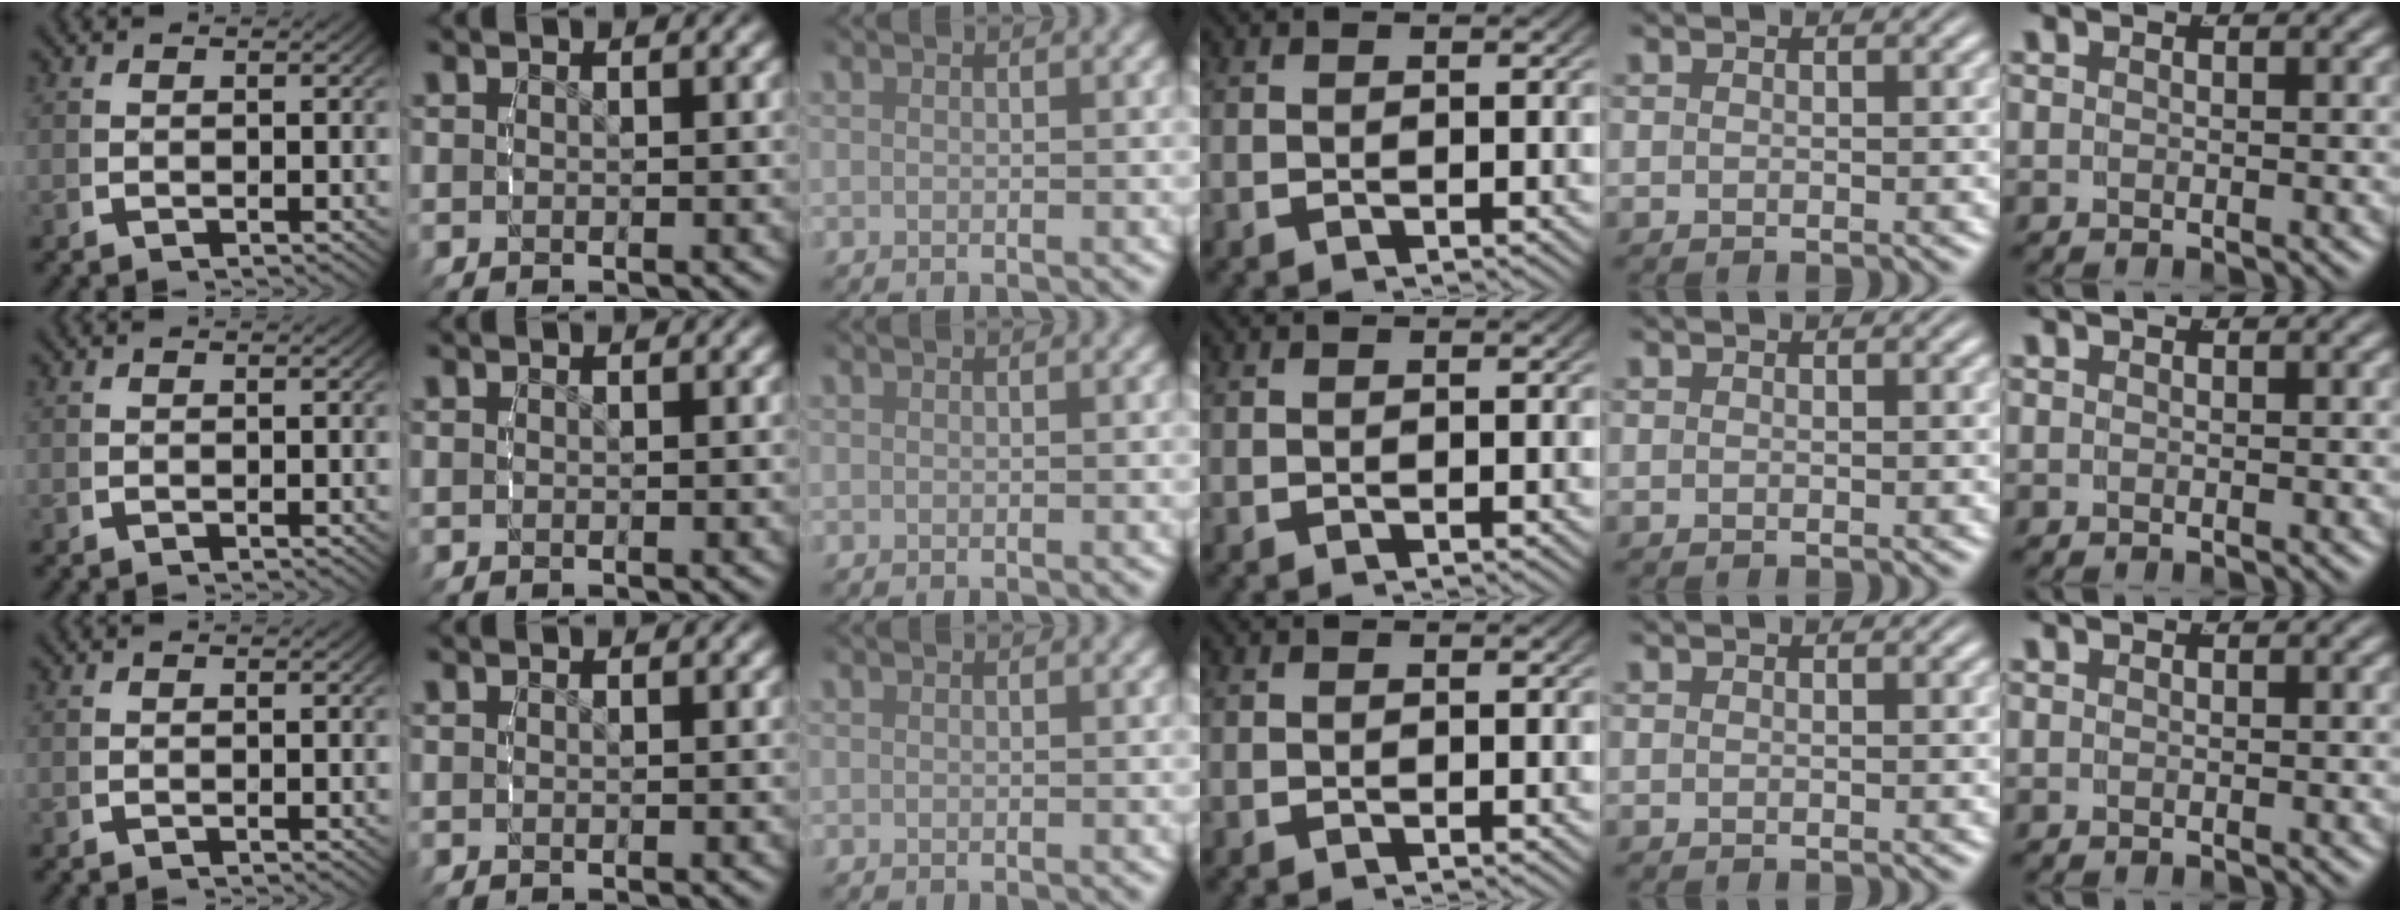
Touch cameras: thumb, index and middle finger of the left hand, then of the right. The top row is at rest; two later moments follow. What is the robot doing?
{"motion": "reach", "object": "glasses case"}